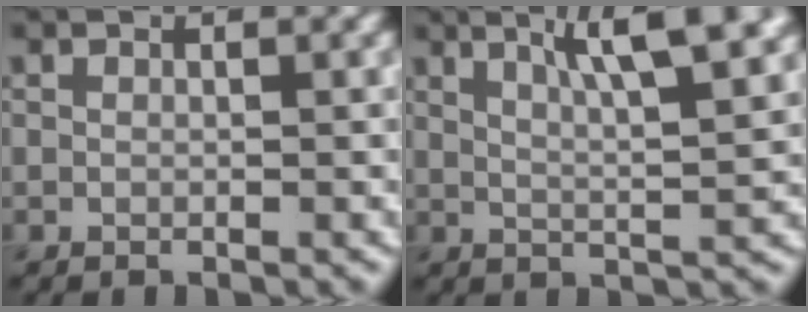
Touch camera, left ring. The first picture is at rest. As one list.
[{"total": 7.0, "force": [3.9, 1.4, 5.7], "torque": [-0.073, 0.014, 0.057]}]